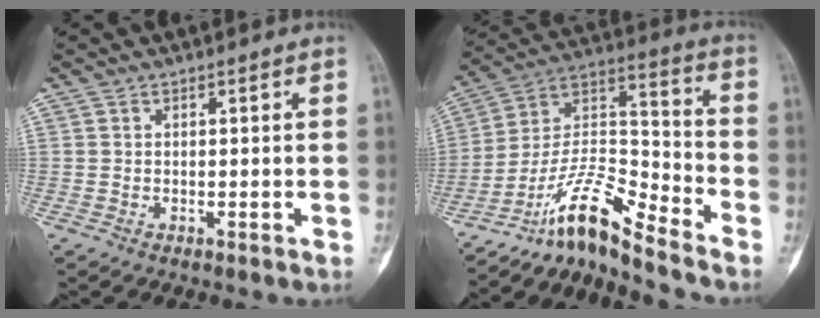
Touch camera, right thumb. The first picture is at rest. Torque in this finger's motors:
{"motor_torque": [0.56, -0.06, 0.99, -1.08, 0.28]}